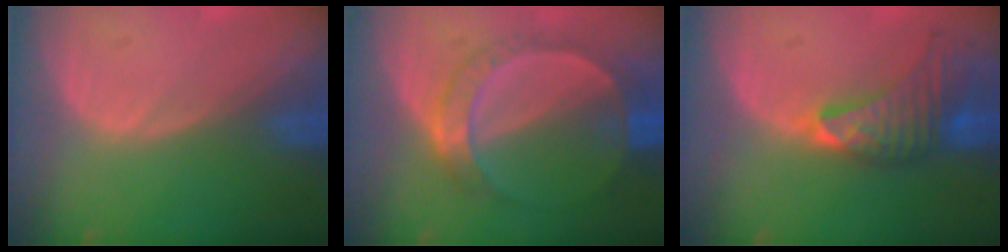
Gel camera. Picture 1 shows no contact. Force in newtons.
{"total": 6.8, "press": 6.5, "slide": 1.7}
{"total": 7.6, "press": 7.6, "slide": 1.0}